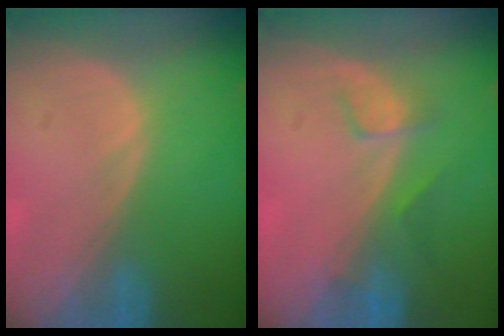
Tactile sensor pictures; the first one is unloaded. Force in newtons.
{"total": 3.4, "press": 3.0, "slide": 1.5}